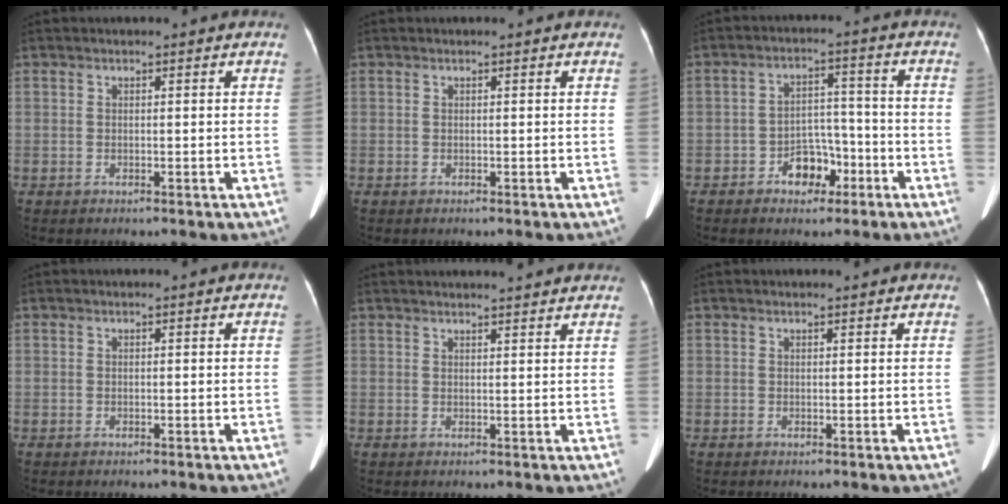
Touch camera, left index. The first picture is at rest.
{"total": 0.0}
{"total": 5.6, "force": [-3.0, 3.6, 3.1], "torque": [-0.050, 0.021, -0.047]}
{"total": 0.0}
{"total": 8.1, "force": [7.6, 0.5, 2.7], "torque": [-0.031, 0.022, 0.081]}
{"total": 1.5, "force": [1.4, 0.3, 0.5], "torque": [-0.011, 0.013, 0.018]}